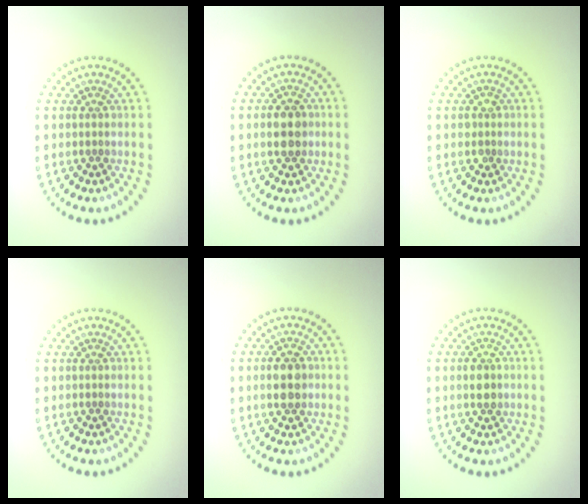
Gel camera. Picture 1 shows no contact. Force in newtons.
{"total": 3.2, "press": 3.1, "slide": 0.4}
{"total": 1.0, "press": 1.0, "slide": 0.2}
{"total": 0.0}
{"total": 3.3, "press": 3.3, "slide": 0.2}
{"total": 2.3, "press": 2.3, "slide": 0.1}